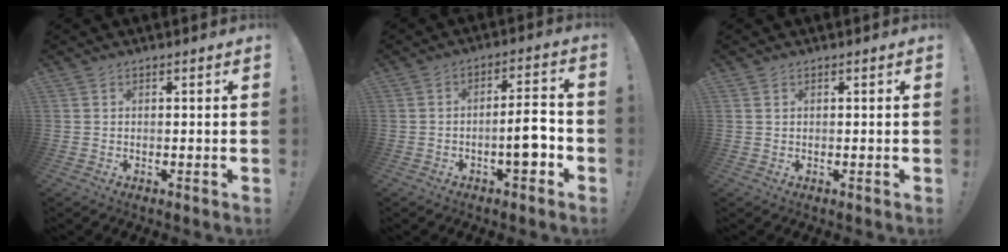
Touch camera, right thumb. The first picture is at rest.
{"total": 8.9, "force": [-3.2, 2.7, 7.8], "torque": [-0.103, 0.014, -0.056]}
{"total": 0.0}